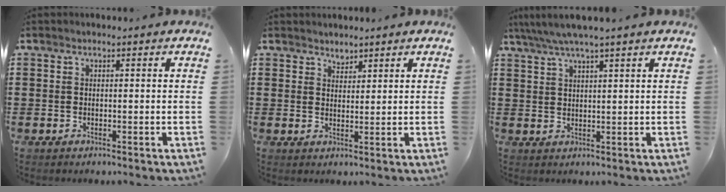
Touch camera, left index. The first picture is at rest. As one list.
[{"total": 1.9, "force": [1.8, 0.6, 0.0], "torque": [-0.003, 0.004, 0.035]}, {"total": 3.8, "force": [2.9, -0.3, 2.4], "torque": [-0.053, -0.004, 0.052]}]